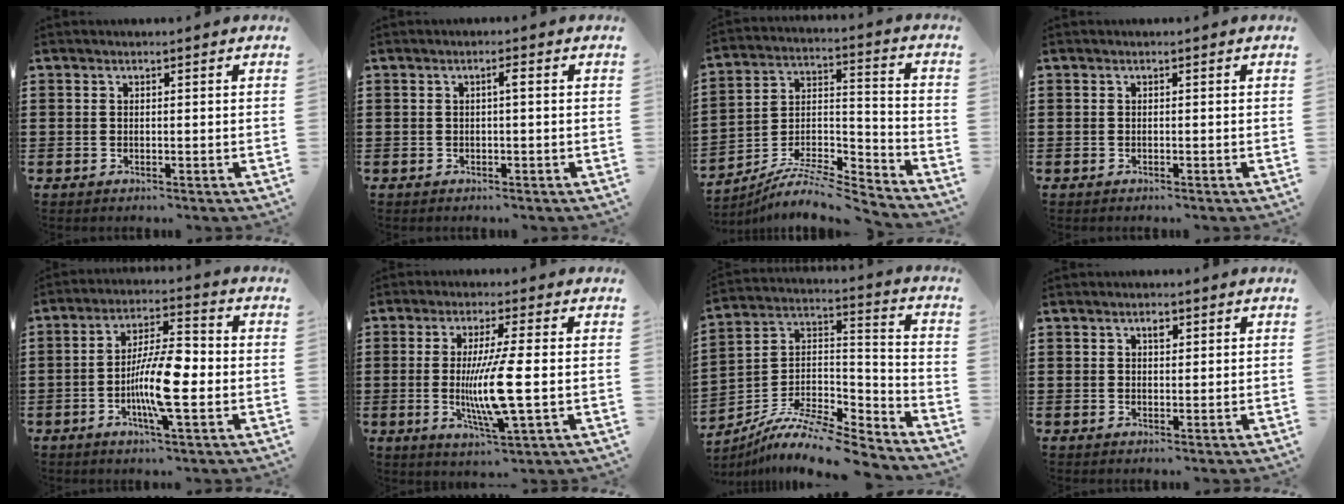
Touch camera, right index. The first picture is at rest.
{"total": 1.2, "force": [0.0, 0.0, 1.2], "torque": [-0.024, 0.002, -0.001]}
{"total": 7.8, "force": [-7.1, 1.7, 2.8], "torque": [-0.054, 0.008, -0.143]}
{"total": 0.0}
{"total": 10.2, "force": [-2.2, 2.5, 9.7], "torque": [-0.189, -0.003, -0.044]}
{"total": 9.3, "force": [-1.0, 0.5, 9.3], "torque": [-0.186, -0.023, -0.026]}
{"total": 9.8, "force": [-8.3, 2.2, 4.9], "torque": [-0.098, 0.011, -0.169]}
{"total": 1.3, "force": [0.6, 0.7, 1.0], "torque": [-0.013, 0.002, 0.008]}